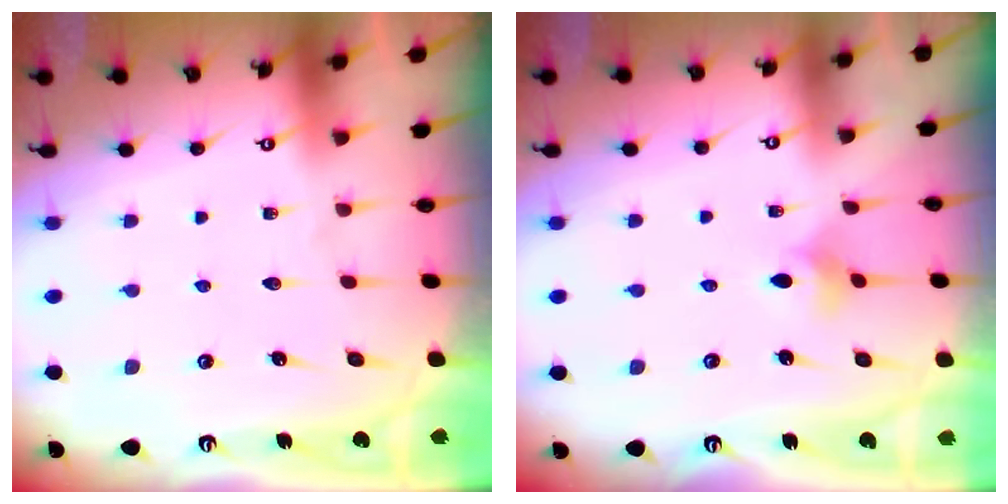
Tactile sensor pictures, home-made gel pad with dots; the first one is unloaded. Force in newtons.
{"total": 4.4, "press": 4.4, "slide": 0.4}